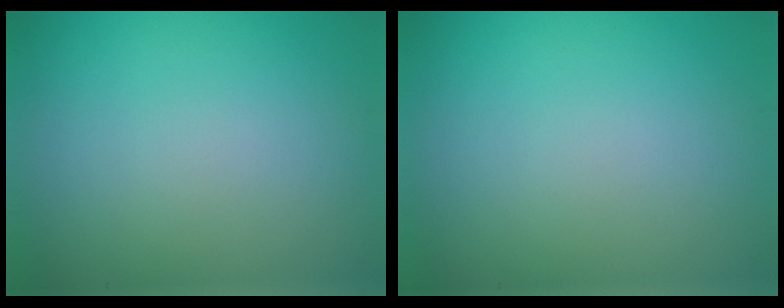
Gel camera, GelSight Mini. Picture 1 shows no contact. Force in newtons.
{"total": 0.0}